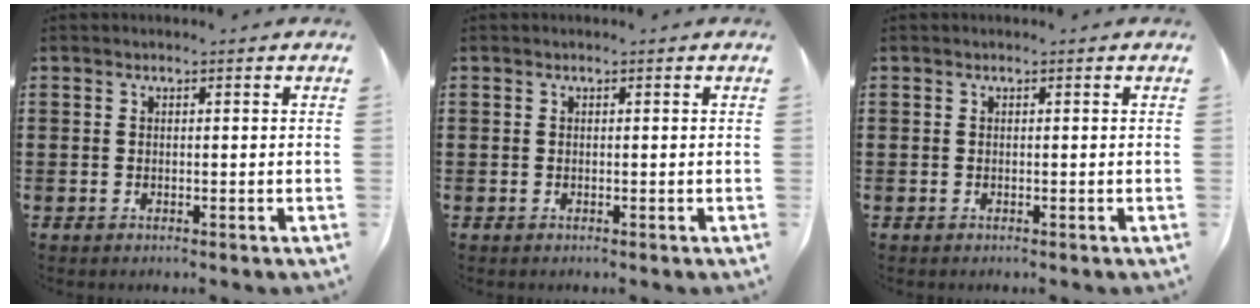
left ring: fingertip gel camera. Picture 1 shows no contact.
{"total": 0.0}
{"total": 0.0}